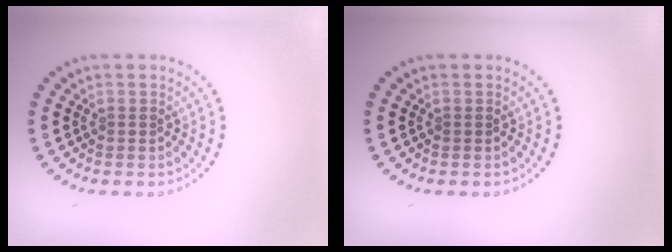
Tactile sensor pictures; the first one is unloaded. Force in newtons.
{"total": 0.0}